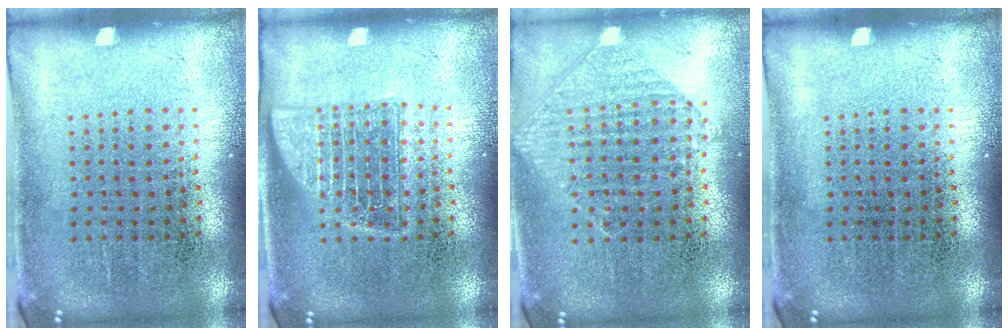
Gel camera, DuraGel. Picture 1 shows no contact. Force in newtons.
{"total": 2.5, "press": 2.5, "slide": 0.4}
{"total": 0.9, "press": 0.8, "slide": 0.3}
{"total": 0.0}